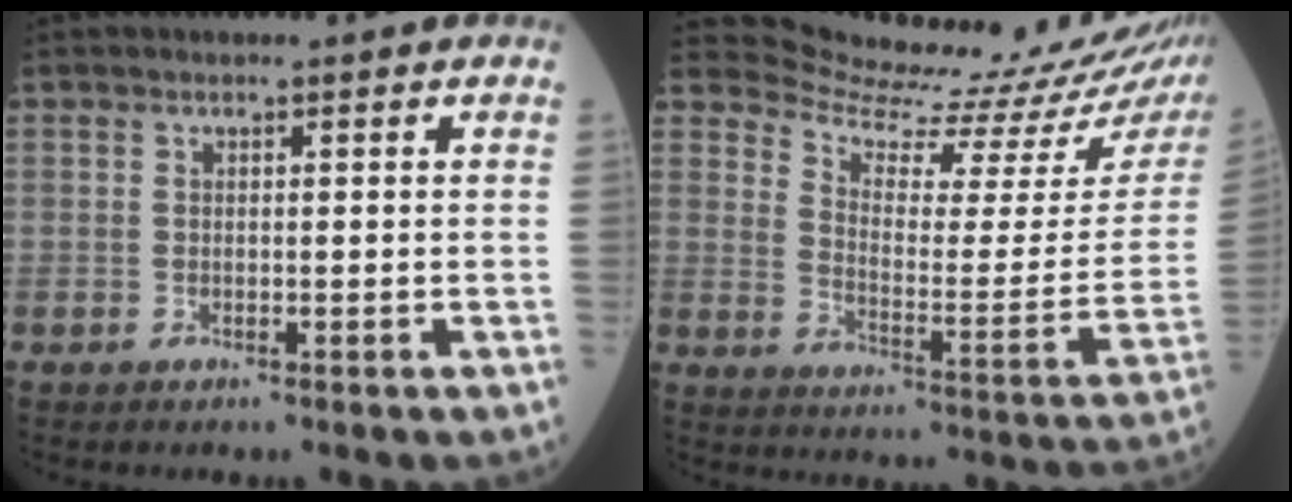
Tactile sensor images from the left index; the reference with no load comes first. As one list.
[{"total": 17.4, "force": [17.1, 0.0, 3.2], "torque": [-0.057, -0.122, 0.217]}]